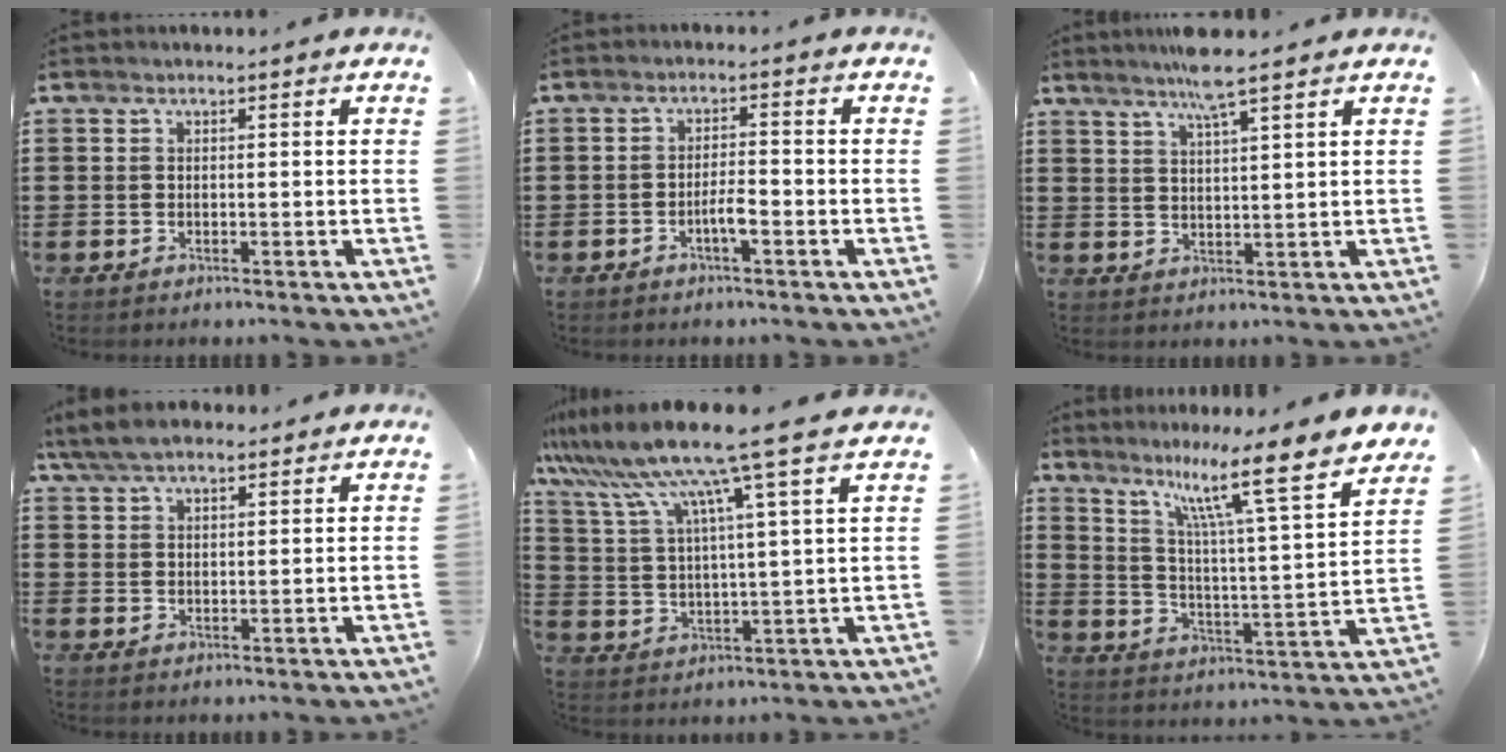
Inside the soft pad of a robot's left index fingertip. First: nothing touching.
{"total": 3.1, "force": [-1.5, 0.6, 2.6], "torque": [-0.055, 0.002, -0.030]}
{"total": 5.6, "force": [4.5, -0.2, 3.4], "torque": [-0.078, -0.004, 0.080]}
{"total": 5.4, "force": [4.7, 1.7, 2.3], "torque": [-0.057, -0.002, 0.088]}
{"total": 11.8, "force": [9.5, -0.6, 6.9], "torque": [-0.171, -0.052, 0.154]}
{"total": 11.8, "force": [8.7, 0.2, 8.0], "torque": [-0.158, -0.061, 0.132]}